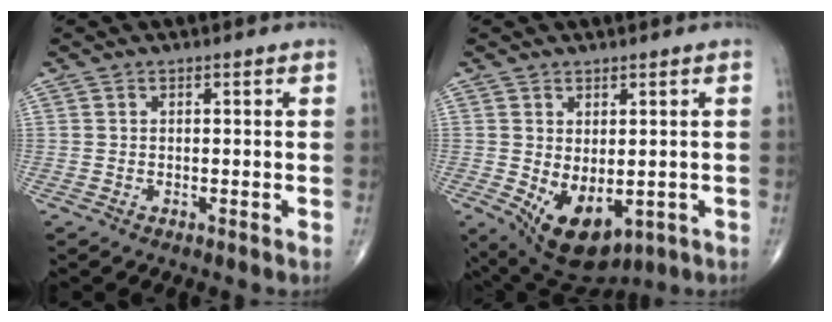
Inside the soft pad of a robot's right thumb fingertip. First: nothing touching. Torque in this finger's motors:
{"motor_torque": [-0.27, 0.52, 0.39, 0.35, 0.17]}